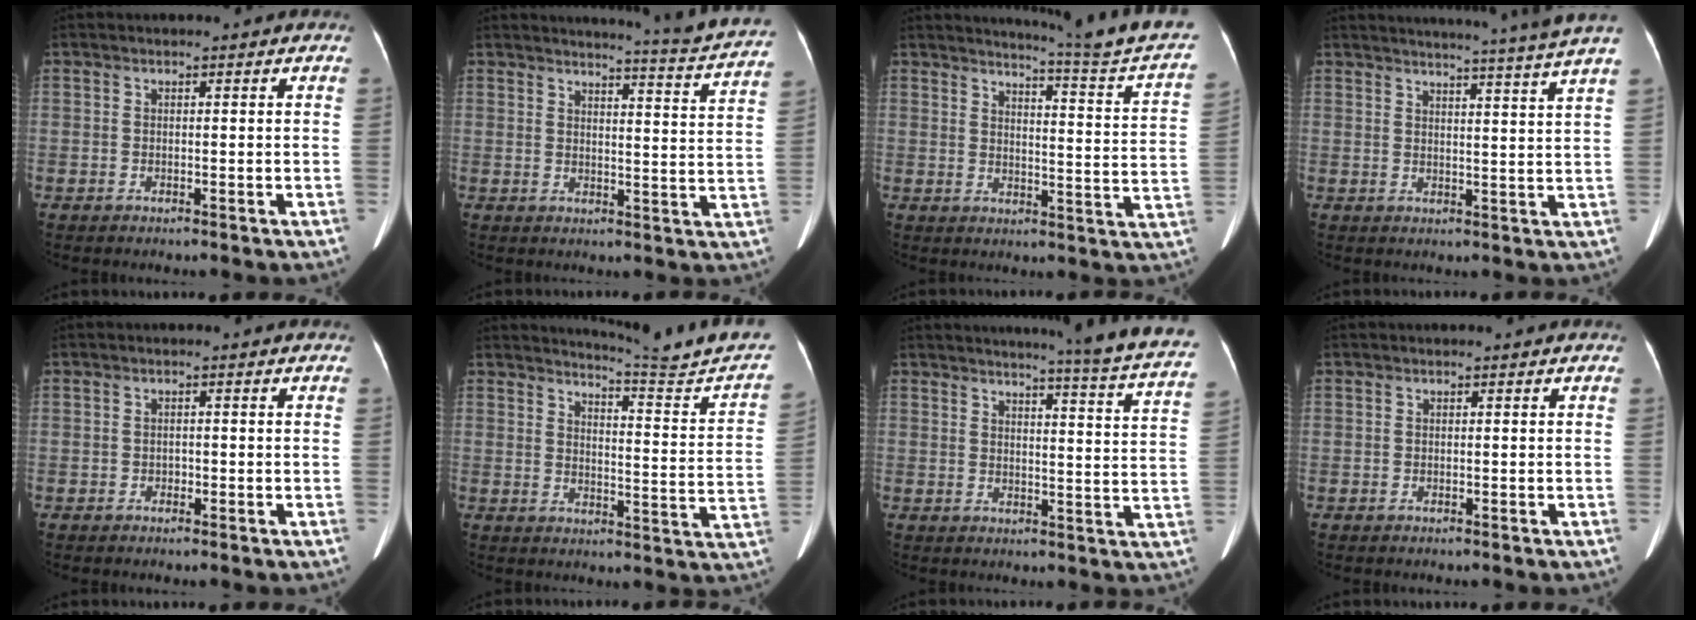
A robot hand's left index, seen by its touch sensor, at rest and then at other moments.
{"total": 11.7, "force": [11.2, -1.8, 2.6], "torque": [-0.045, -0.068, 0.125]}
{"total": 15.5, "force": [14.4, -2.0, 5.4], "torque": [-0.080, -0.088, 0.165]}
{"total": 14.6, "force": [13.1, -2.5, 6.0], "torque": [-0.091, -0.050, 0.148]}
{"total": 0.8, "force": [-0.5, 0.5, 0.3], "torque": [-0.004, 0.003, -0.010]}
{"total": 14.7, "force": [14.2, -1.6, 3.7], "torque": [-0.051, -0.086, 0.170]}
{"total": 16.4, "force": [14.6, -1.3, 7.3], "torque": [-0.096, -0.080, 0.154]}
{"total": 0.0}